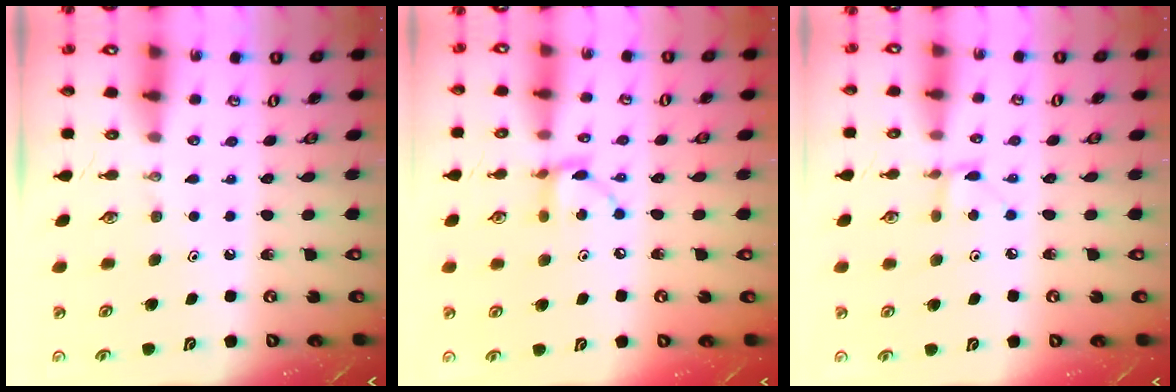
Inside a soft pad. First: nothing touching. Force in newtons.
{"total": 8.1, "press": 8.0, "slide": 0.2}
{"total": 2.6, "press": 2.6, "slide": 0.1}